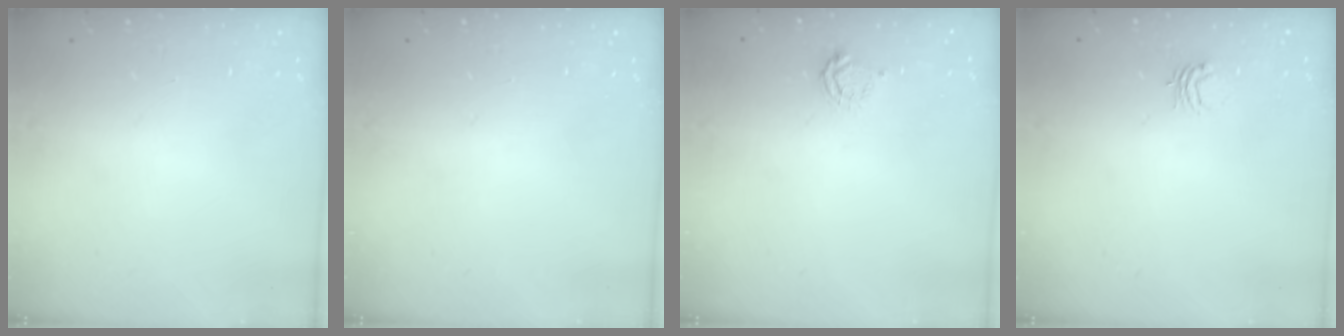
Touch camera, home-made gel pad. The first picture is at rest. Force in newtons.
{"total": 0.0}
{"total": 4.2, "press": 4.2, "slide": 0.5}
{"total": 3.5, "press": 3.5, "slide": 0.3}